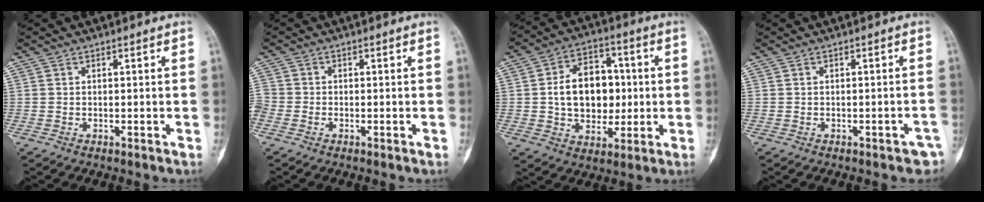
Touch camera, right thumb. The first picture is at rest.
{"total": 3.4, "force": [-1.2, 2.7, 1.5], "torque": [-0.042, 0.006, -0.028]}
{"total": 14.1, "force": [0.5, 10.0, 9.9], "torque": [-0.118, 0.016, 0.012]}
{"total": 3.3, "force": [-2.1, 1.6, 2.0], "torque": [-0.015, 0.016, -0.022]}